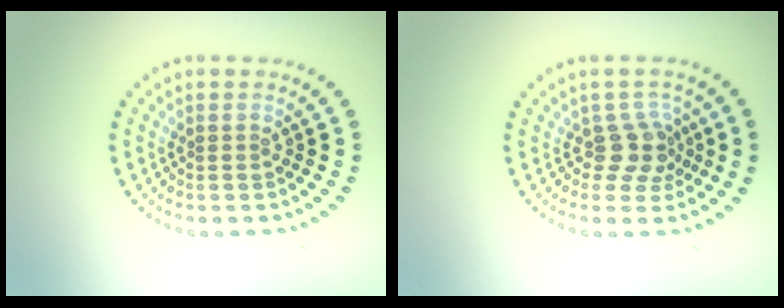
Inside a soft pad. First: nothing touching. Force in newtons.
{"total": 2.7, "press": 2.0, "slide": 1.8}